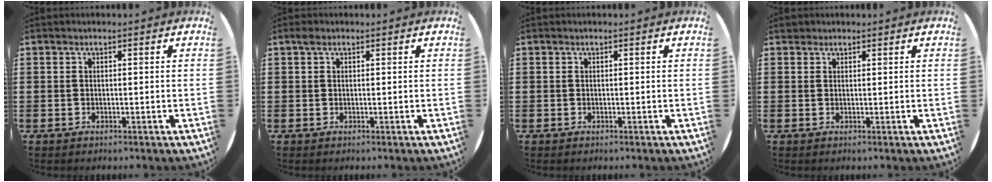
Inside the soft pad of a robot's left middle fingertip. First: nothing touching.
{"total": 0.7, "force": [0.4, 0.4, 0.3], "torque": [0.001, 0.000, 0.006]}
{"total": 0.0}
{"total": 0.9, "force": [0.8, 0.4, -0.1], "torque": [0.008, -0.001, 0.014]}